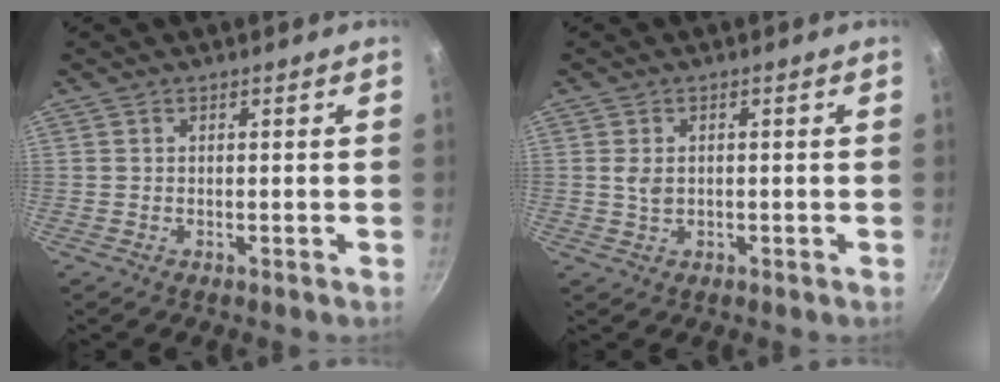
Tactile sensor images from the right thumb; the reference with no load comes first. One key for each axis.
{"total": 2.3, "fx": 0.0, "fy": 1.7, "fz": 1.7, "tx": -0.030, "ty": 0.000, "tz": 0.001}